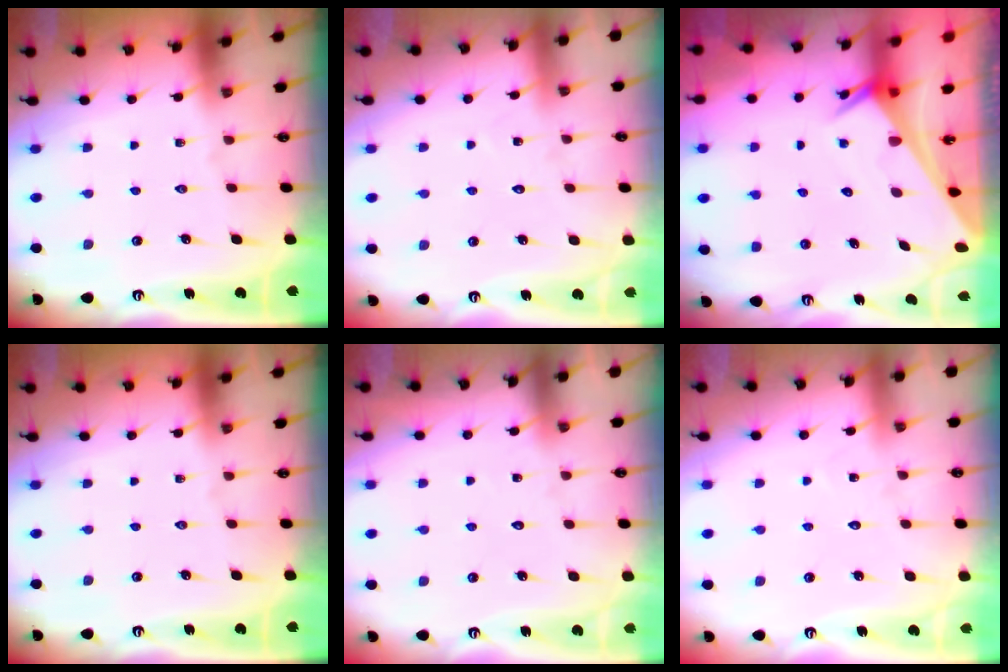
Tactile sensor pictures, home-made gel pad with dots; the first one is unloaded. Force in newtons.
{"total": 4.7, "press": 4.7, "slide": 0.5}
{"total": 2.5, "press": 2.5, "slide": 0.1}
{"total": 0.0}
{"total": 5.7, "press": 5.7, "slide": 0.6}
{"total": 4.7, "press": 4.7, "slide": 0.5}